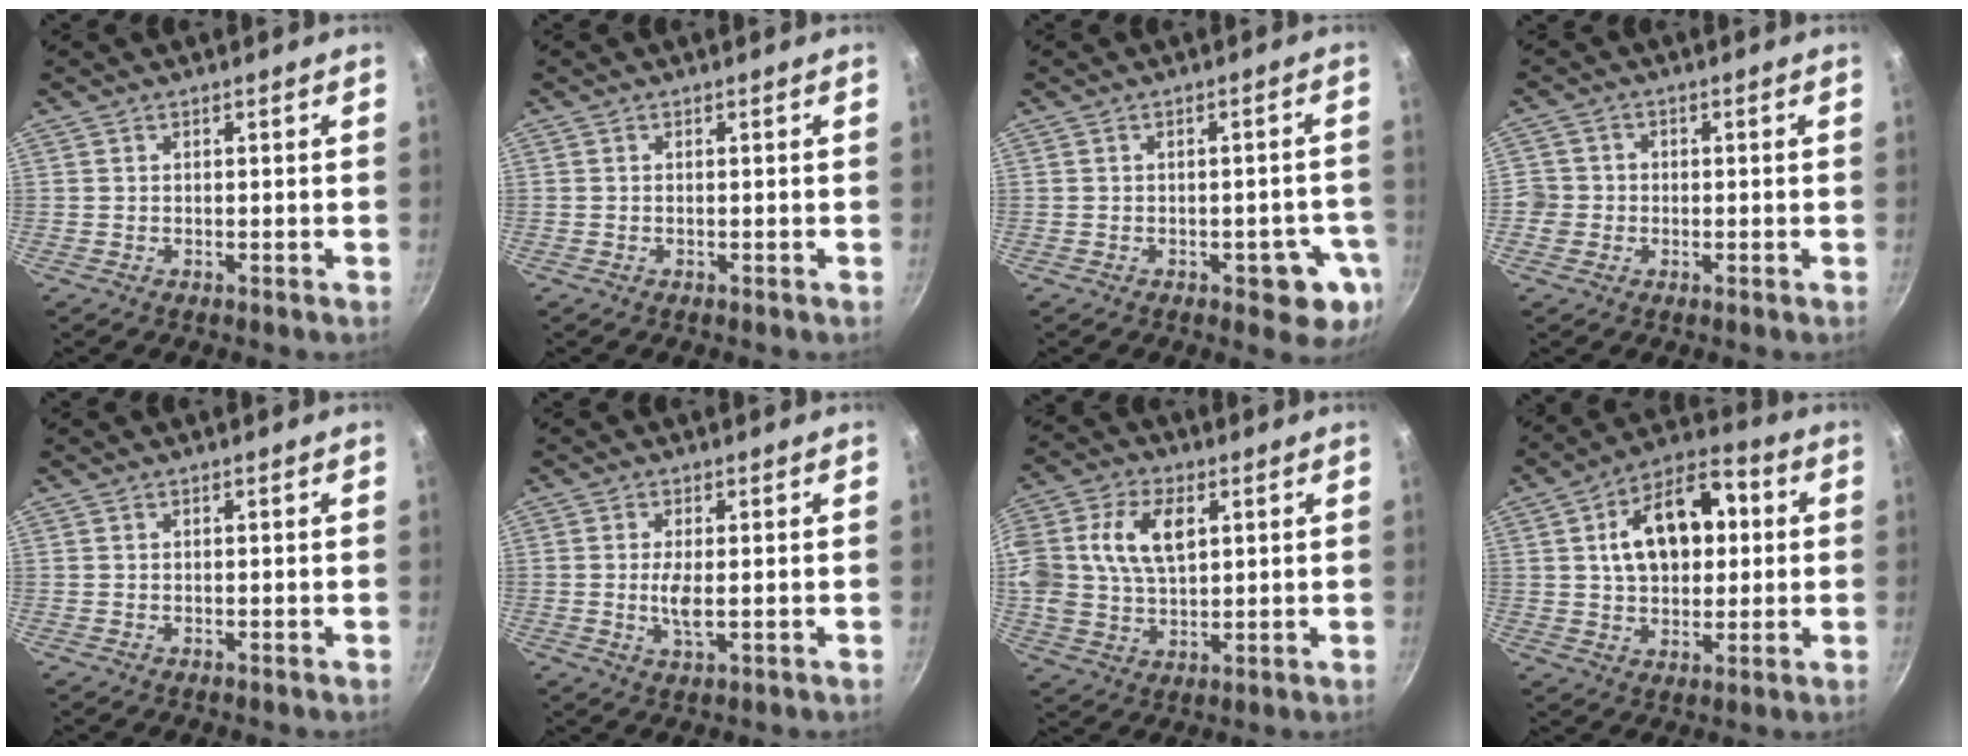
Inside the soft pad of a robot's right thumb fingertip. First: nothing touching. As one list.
[{"total": 0.0}, {"total": 7.6, "force": [-3.2, 3.2, 6.1], "torque": [-0.050, 0.018, -0.034]}, {"total": 3.8, "force": [-0.7, 3.8, 0.4], "torque": [0.019, 0.012, -0.018]}, {"total": 0.0}, {"total": 3.9, "force": [-0.2, 1.4, 3.6], "torque": [-0.078, -0.009, -0.001]}, {"total": 15.5, "force": [3.9, 9.9, 11.2], "torque": [-0.234, 0.000, 0.074]}, {"total": 16.4, "force": [3.0, 10.0, 12.6], "torque": [-0.173, 0.018, 0.042]}]